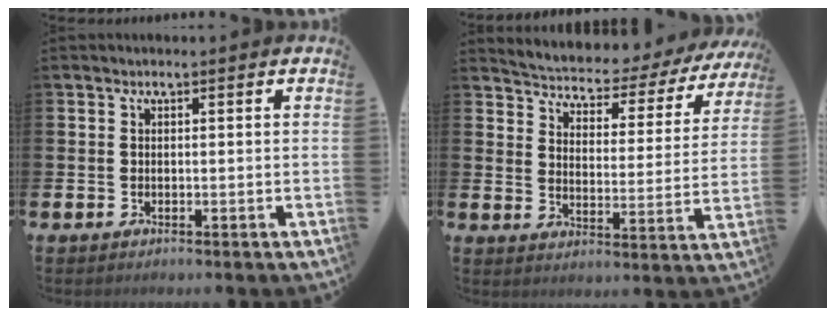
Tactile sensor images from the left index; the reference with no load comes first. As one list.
[{"total": 3.7, "force": [3.5, 1.3, 0.5], "torque": [-0.030, -0.037, 0.049]}]